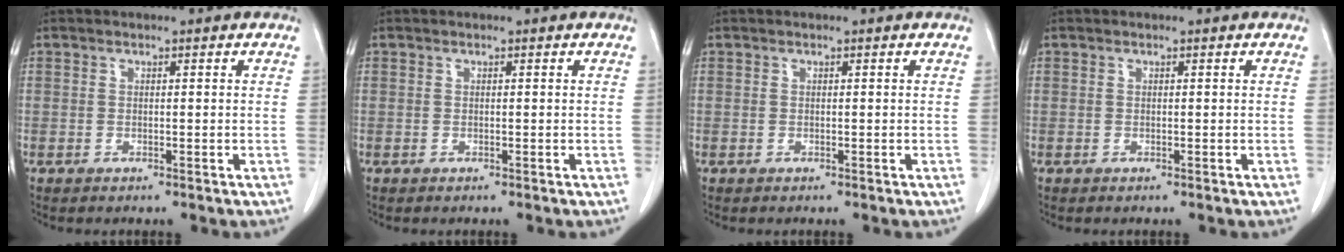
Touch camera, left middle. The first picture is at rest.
{"total": 0.0}
{"total": 0.0}
{"total": 0.0}